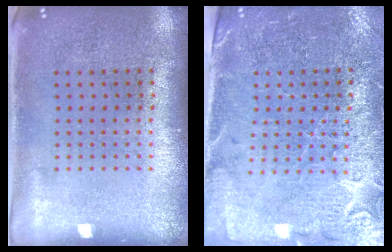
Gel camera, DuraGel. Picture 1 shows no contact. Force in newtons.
{"total": 3.3, "press": 3.1, "slide": 1.0}